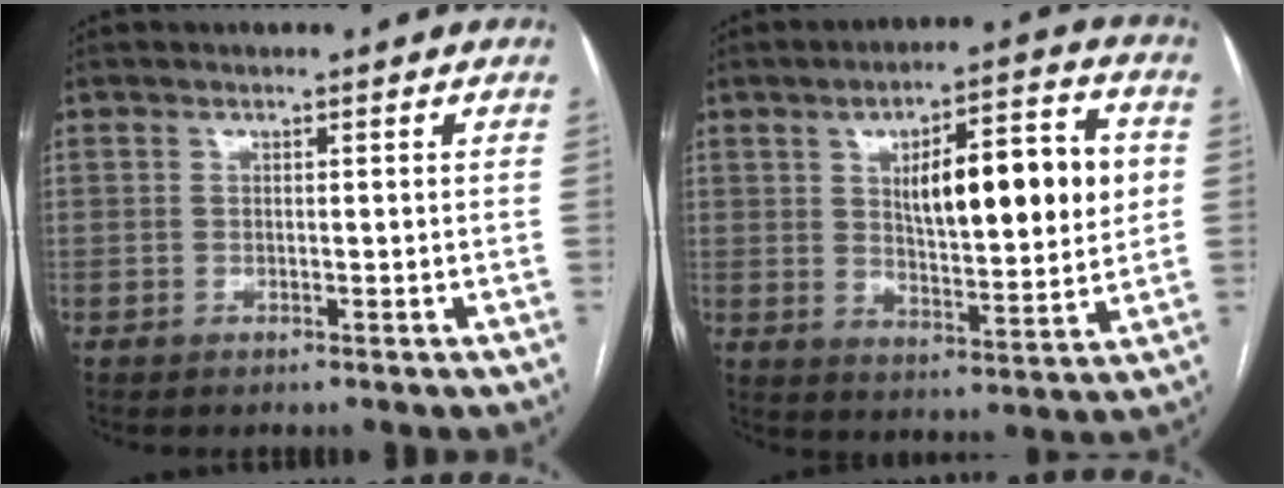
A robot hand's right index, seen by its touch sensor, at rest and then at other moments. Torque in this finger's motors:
{"motor_torque": [0.84, 0.34, 0.37, 0.15]}